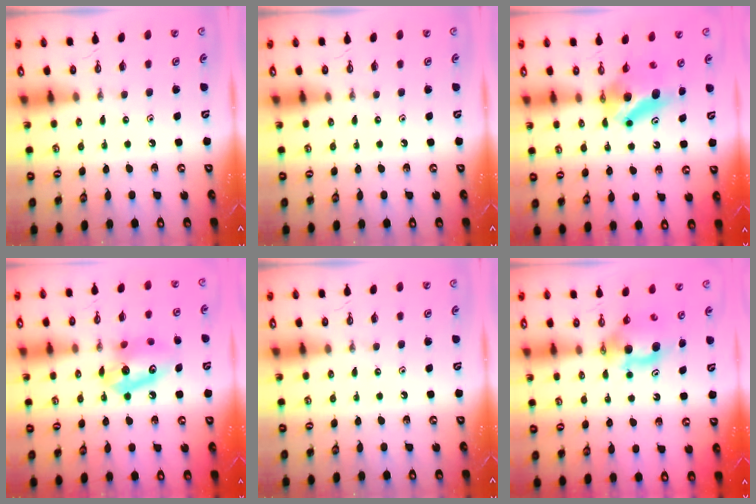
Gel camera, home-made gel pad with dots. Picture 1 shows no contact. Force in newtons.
{"total": 0.0}
{"total": 8.3, "press": 5.9, "slide": 5.9}
{"total": 9.9, "press": 9.8, "slide": 1.4}
{"total": 0.0}
{"total": 6.2, "press": 5.9, "slide": 2.0}